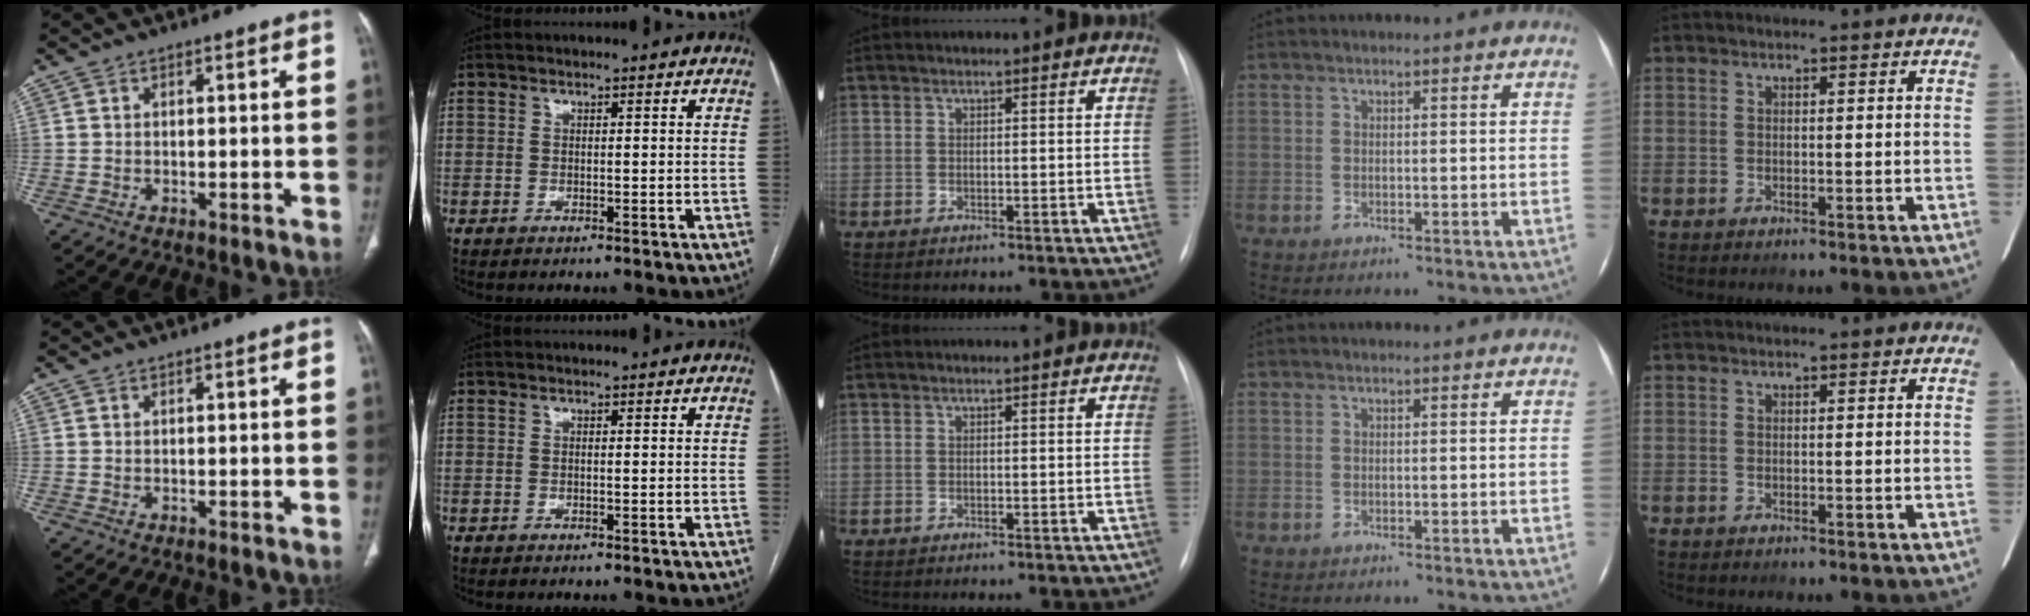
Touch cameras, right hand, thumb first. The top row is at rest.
{}